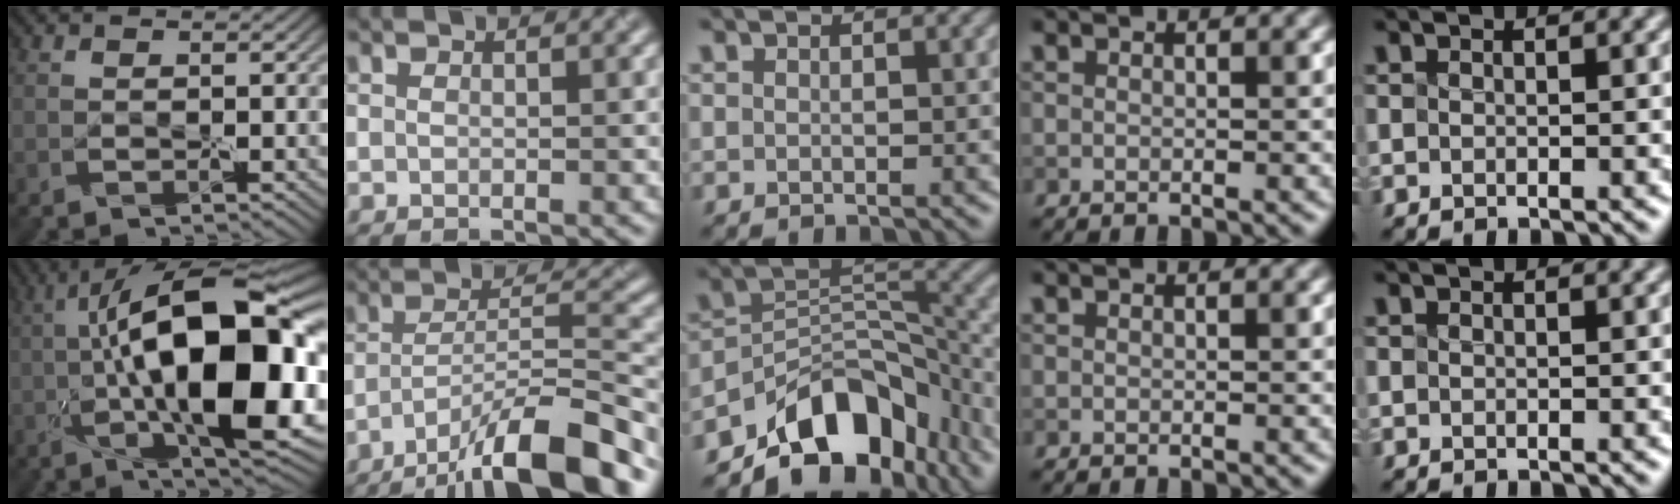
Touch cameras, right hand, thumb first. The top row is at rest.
{"thumb": {"total": 17.1, "force": [-0.6, 6.0, 16.0], "torque": [-0.246, 0.033, -0.024]}, "index": {"total": 12.2, "force": [-8.4, 2.8, 8.4], "torque": [-0.133, 0.014, -0.144]}, "middle": {"total": 10.7, "force": [-7.3, 5.7, 5.5], "torque": [-0.061, -0.006, -0.129]}}